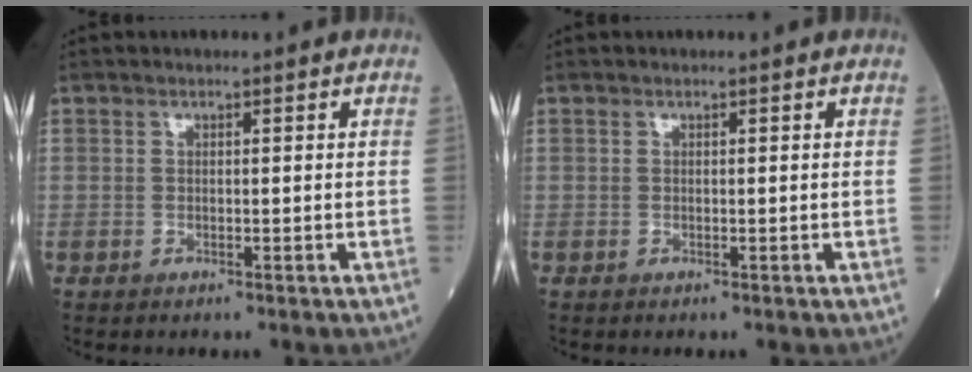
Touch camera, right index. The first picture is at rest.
{"total": 0.0}